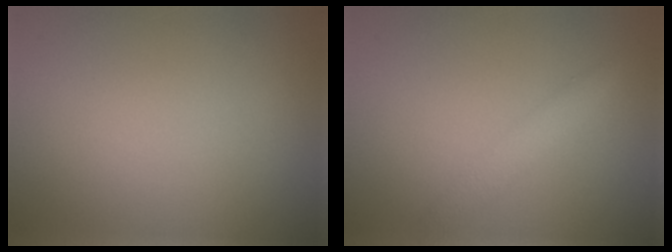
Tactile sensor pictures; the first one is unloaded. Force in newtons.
{"total": 2.1, "press": 2.1, "slide": 0.0}